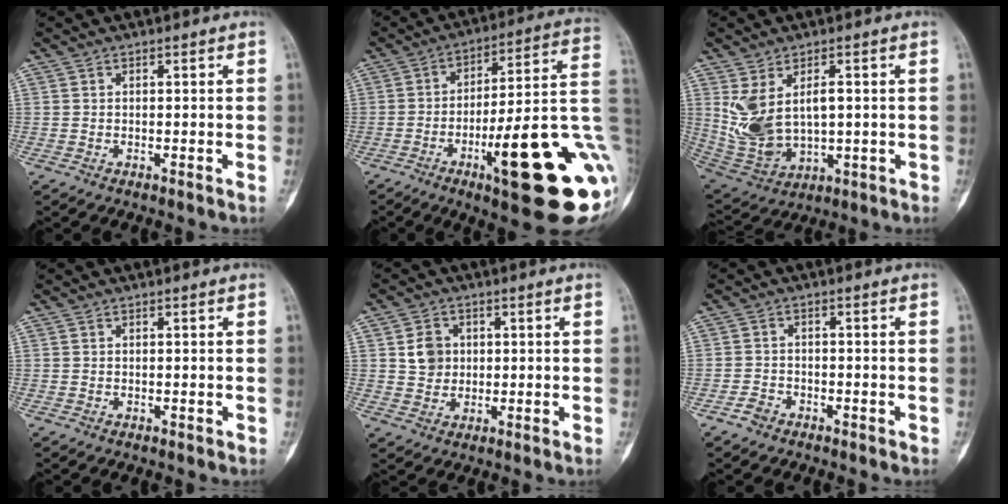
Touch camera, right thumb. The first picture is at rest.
{"total": 26.5, "force": [-8.1, 5.6, 24.6], "torque": [-0.269, 0.026, -0.109]}
{"total": 12.3, "force": [1.4, 7.7, 9.5], "torque": [-0.169, -0.006, 0.052]}
{"total": 0.0}
{"total": 5.3, "force": [0.9, 4.7, 2.4], "torque": [-0.015, -0.001, 0.015]}
{"total": 2.8, "force": [-1.9, 1.9, 0.6], "torque": [-0.009, 0.014, -0.036]}